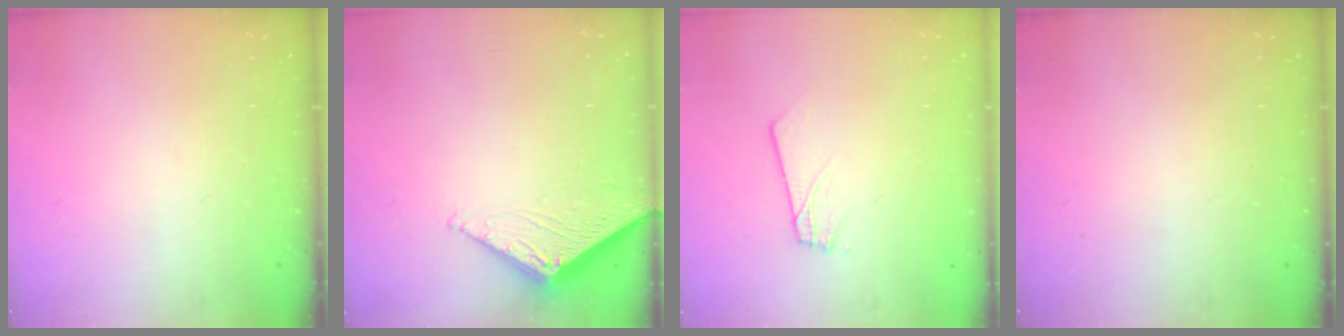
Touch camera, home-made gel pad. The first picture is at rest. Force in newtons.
{"total": 2.8, "press": 2.8, "slide": 0.3}
{"total": 1.8, "press": 1.8, "slide": 0.1}
{"total": 0.0}